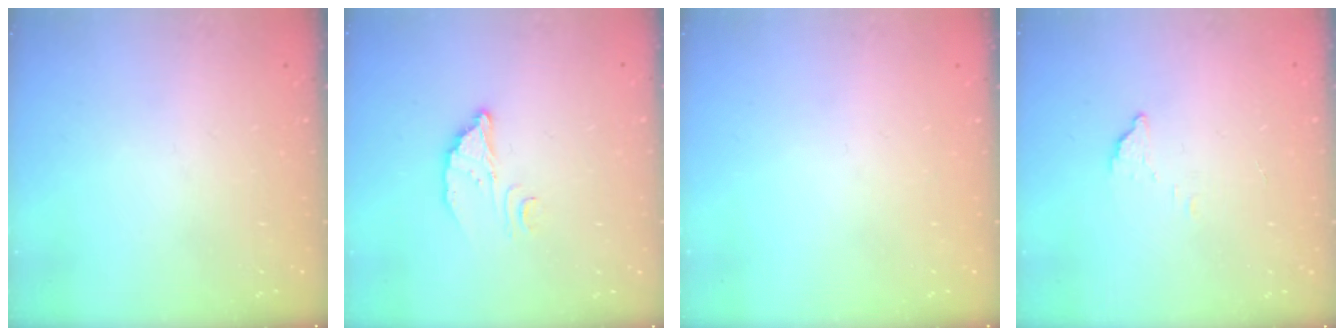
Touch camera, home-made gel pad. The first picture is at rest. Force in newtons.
{"total": 4.1, "press": 4.1, "slide": 0.1}
{"total": 0.0}
{"total": 2.3, "press": 2.3, "slide": 0.1}